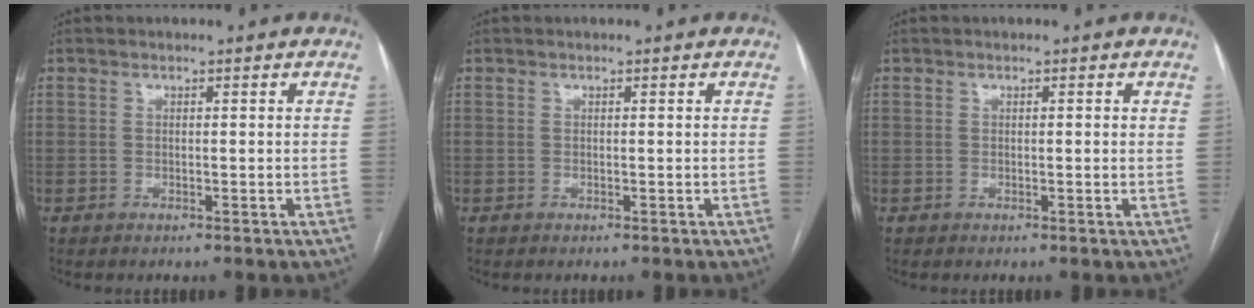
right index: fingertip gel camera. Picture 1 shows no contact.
{"total": 0.0}
{"total": 0.7, "force": [0.3, 0.1, 0.7], "torque": [-0.013, 0.001, 0.001]}